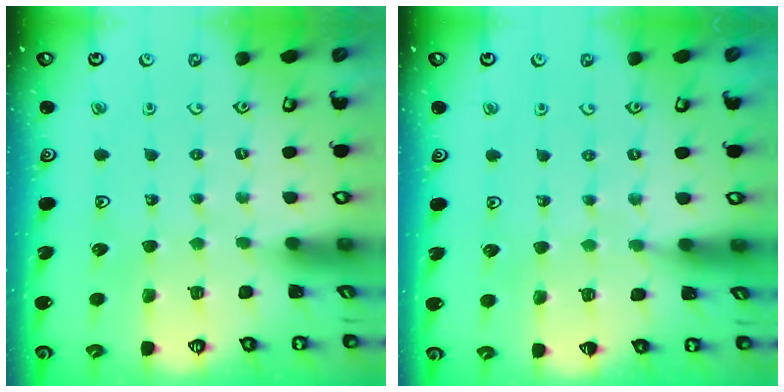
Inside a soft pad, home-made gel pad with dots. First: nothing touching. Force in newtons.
{"total": 5.3, "press": 5.3, "slide": 0.7}